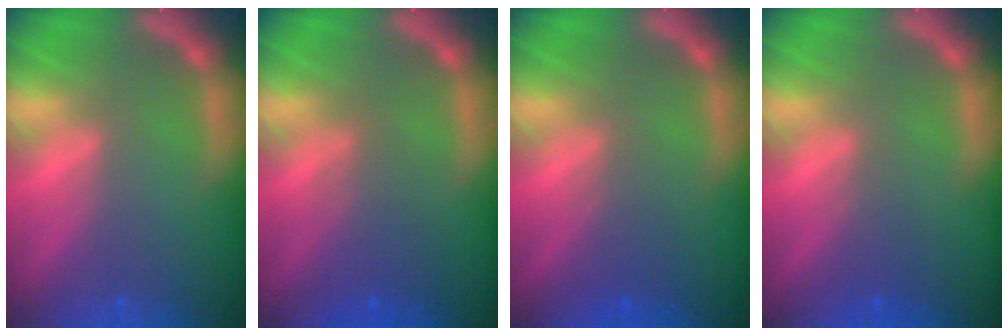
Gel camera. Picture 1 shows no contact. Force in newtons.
{"total": 3.1}
{"total": 2.0}
{"total": 1.4}